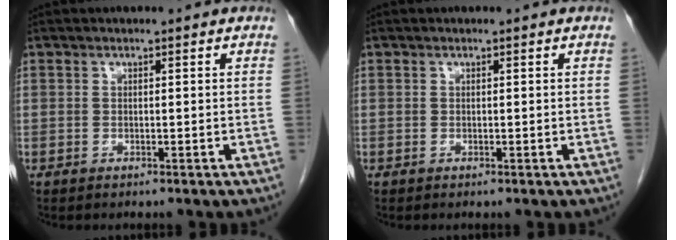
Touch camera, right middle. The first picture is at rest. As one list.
[{"total": 0.0}]